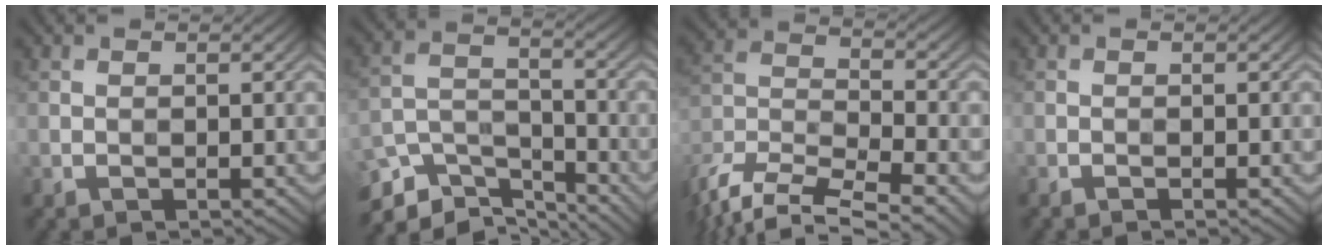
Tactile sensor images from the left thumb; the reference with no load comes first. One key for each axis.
{"total": 9.2, "fx": -7.1, "fy": 3.8, "fz": 4.3, "tx": -0.087, "ty": -0.014, "tz": -0.138}
{"total": 13.2, "fx": -10.8, "fy": 3.8, "fz": 6.6, "tx": -0.150, "ty": -0.020, "tz": -0.186}
{"total": 0.6, "fx": -0.5, "fy": 0.0, "fz": 0.3, "tx": -0.005, "ty": -0.001, "tz": -0.011}